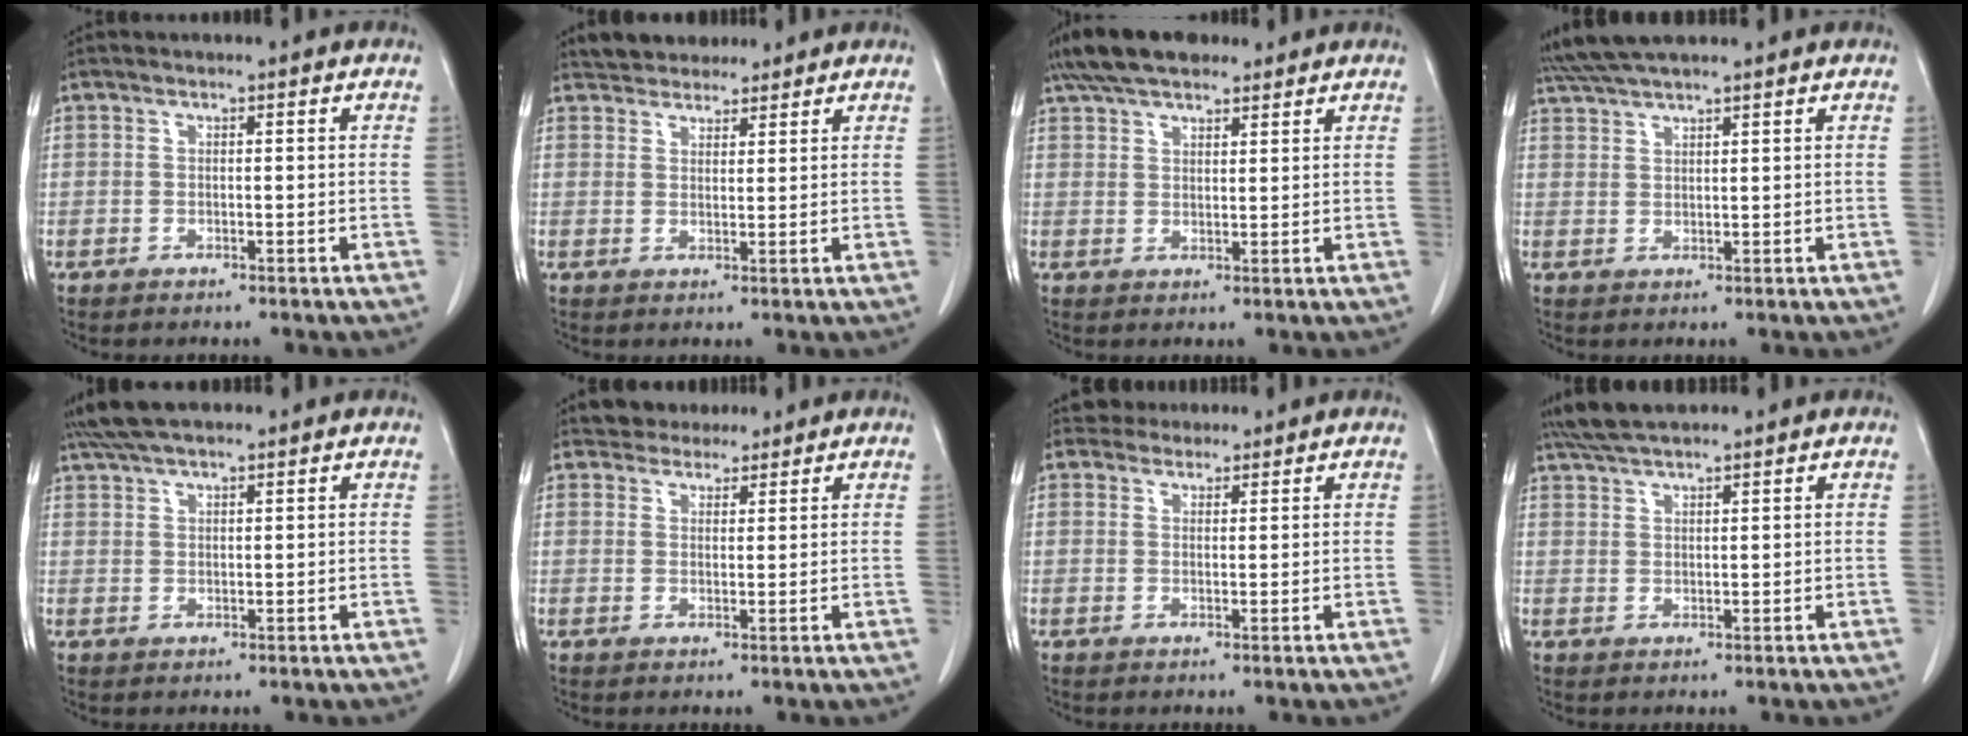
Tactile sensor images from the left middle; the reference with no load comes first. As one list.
[{"total": 5.4, "force": [4.8, 2.2, 1.0], "torque": [-0.010, 0.020, 0.080]}, {"total": 9.4, "force": [7.6, 3.5, 4.4], "torque": [-0.075, 0.031, 0.133]}, {"total": 6.3, "force": [5.6, 0.2, 2.8], "torque": [-0.053, 0.032, 0.105]}, {"total": 5.9, "force": [5.1, 1.0, 2.9], "torque": [-0.054, 0.031, 0.094]}, {"total": 3.9, "force": [3.5, 1.6, 0.3], "torque": [-0.002, 0.014, 0.057]}, {"total": 2.7, "force": [2.5, 1.0, -0.4], "torque": [0.006, 0.015, 0.041]}, {"total": 5.6, "force": [5.0, 0.5, 2.4], "torque": [-0.050, 0.024, 0.096]}]